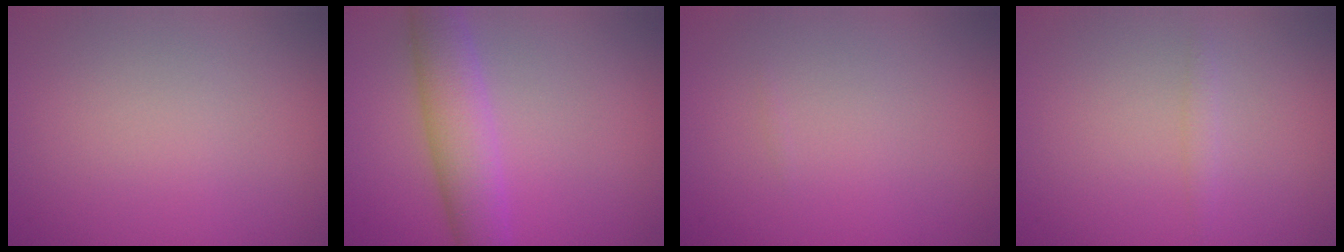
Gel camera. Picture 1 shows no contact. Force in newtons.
{"total": 4.8, "press": 4.8, "slide": 0.2}
{"total": 0.0}
{"total": 0.7, "press": 0.7, "slide": 0.1}